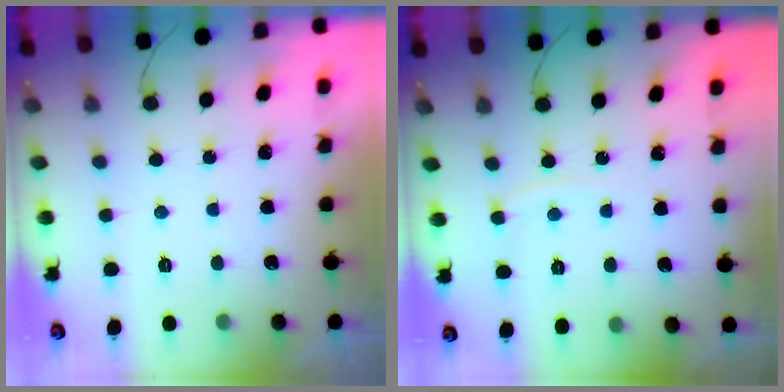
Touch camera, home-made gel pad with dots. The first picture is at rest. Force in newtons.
{"total": 4.0, "press": 3.9, "slide": 0.6}